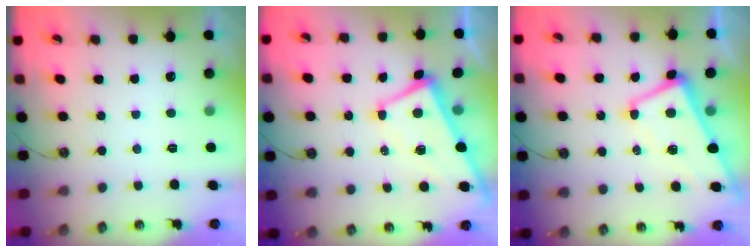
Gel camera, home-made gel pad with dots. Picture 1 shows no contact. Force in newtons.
{"total": 1.0, "press": 0.6, "slide": 0.8}
{"total": 1.0, "press": 0.2, "slide": 1.0}